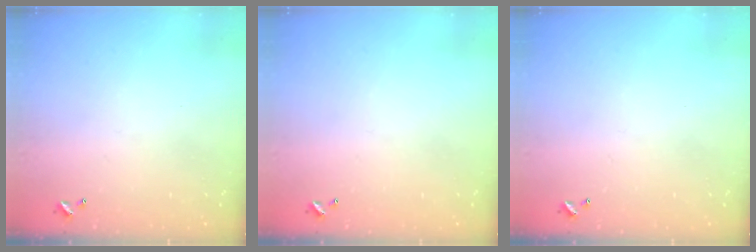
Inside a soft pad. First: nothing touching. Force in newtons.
{"total": 0.0}
{"total": 0.0}